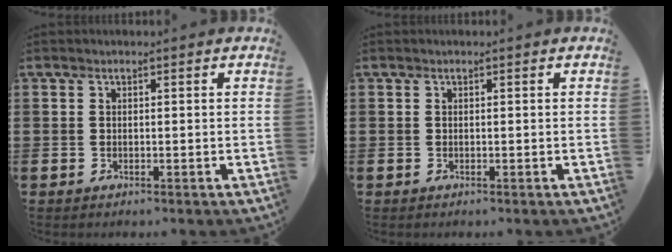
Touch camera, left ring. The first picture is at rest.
{"total": 0.0}